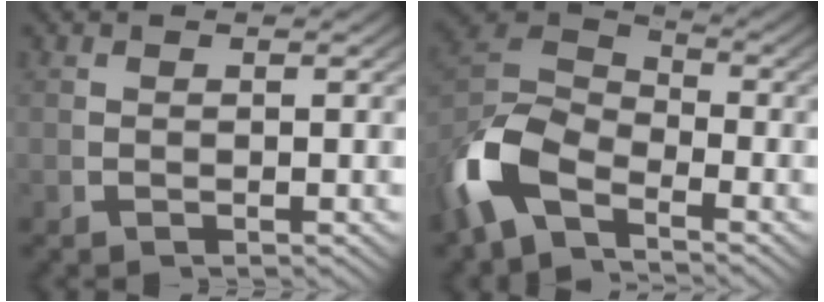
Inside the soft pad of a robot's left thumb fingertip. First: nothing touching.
{"total": 8.6, "force": [-2.0, 6.0, 5.8], "torque": [-0.133, -0.007, -0.038]}